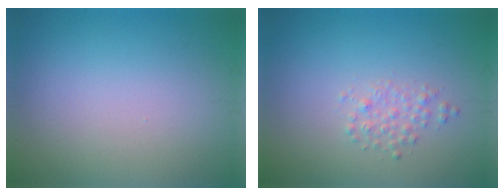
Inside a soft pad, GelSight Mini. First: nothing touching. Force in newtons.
{"total": 1.4, "press": 1.4, "slide": 0.0}